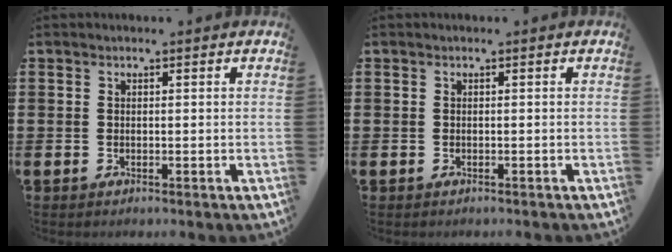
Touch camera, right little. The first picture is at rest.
{"total": 0.0}